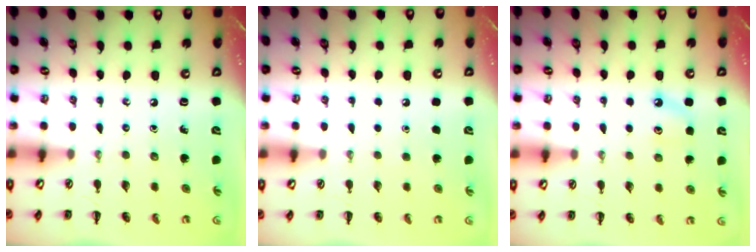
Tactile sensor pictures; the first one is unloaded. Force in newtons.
{"total": 1.7, "press": 1.7, "slide": 0.1}
{"total": 6.8, "press": 6.6, "slide": 1.7}